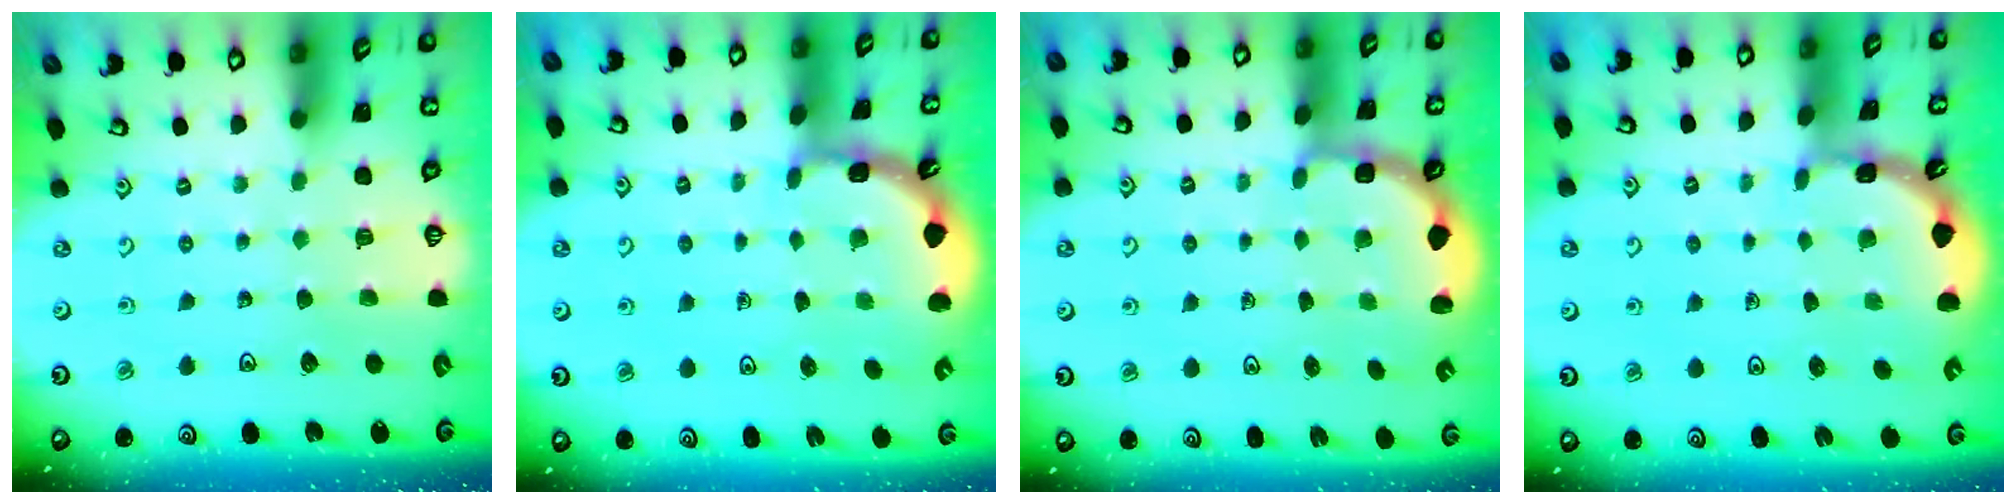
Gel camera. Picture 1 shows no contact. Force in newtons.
{"total": 2.2, "press": 2.2, "slide": 0.4}
{"total": 2.7, "press": 2.3, "slide": 1.4}
{"total": 1.7, "press": 1.7, "slide": 0.1}